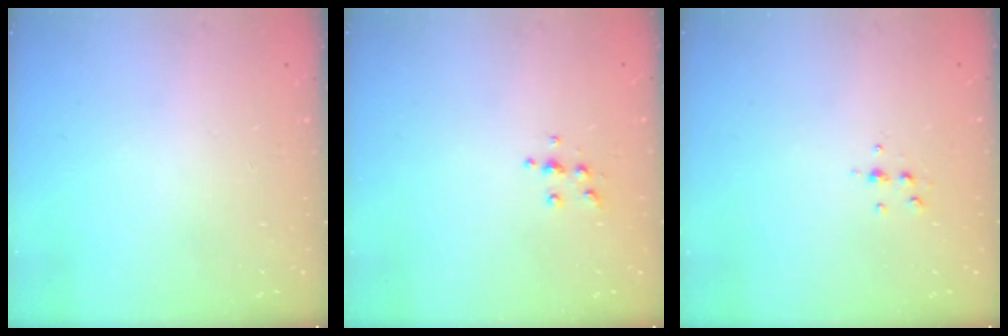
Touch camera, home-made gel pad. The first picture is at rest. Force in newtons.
{"total": 5.4, "press": 5.4, "slide": 0.5}
{"total": 4.7, "press": 4.6, "slide": 1.0}